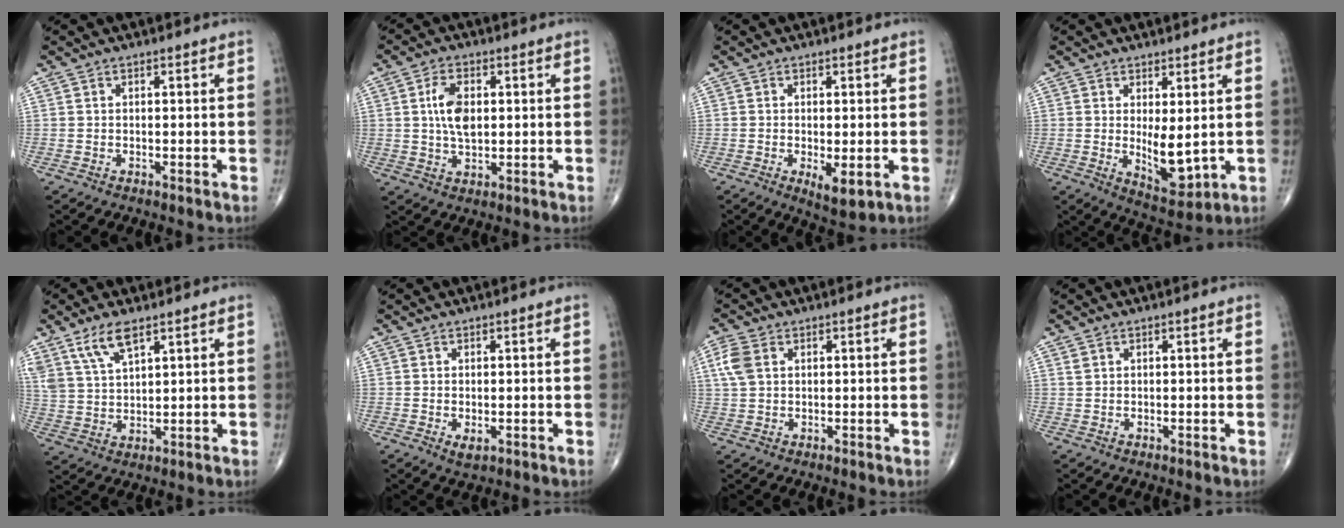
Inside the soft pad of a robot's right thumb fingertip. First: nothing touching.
{"total": 7.0, "force": [1.1, 3.9, 5.7], "torque": [-0.102, -0.001, 0.020]}
{"total": 4.7, "force": [-1.2, 1.7, 4.2], "torque": [-0.065, -0.015, -0.015]}
{"total": 7.3, "force": [0.4, 3.1, 6.6], "torque": [-0.083, -0.021, 0.023]}
{"total": 7.7, "force": [5.1, 2.9, 5.1], "torque": [-0.098, -0.018, 0.107]}
{"total": 1.8, "force": [-0.4, 1.0, 1.5], "torque": [-0.021, -0.002, -0.002]}
{"total": 4.7, "force": [1.5, 3.2, 3.1], "torque": [-0.078, 0.008, 0.030]}
{"total": 0.9, "force": [0.5, 0.6, 0.3], "torque": [-0.003, 0.003, 0.011]}